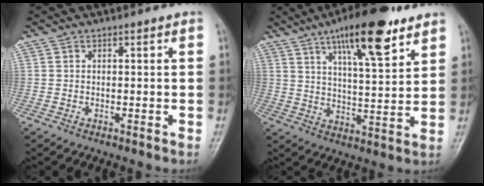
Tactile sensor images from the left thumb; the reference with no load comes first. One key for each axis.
{"total": 15.6, "fx": 9.3, "fy": 4.4, "fz": 11.7, "tx": -0.163, "ty": -0.040, "tz": 0.147}